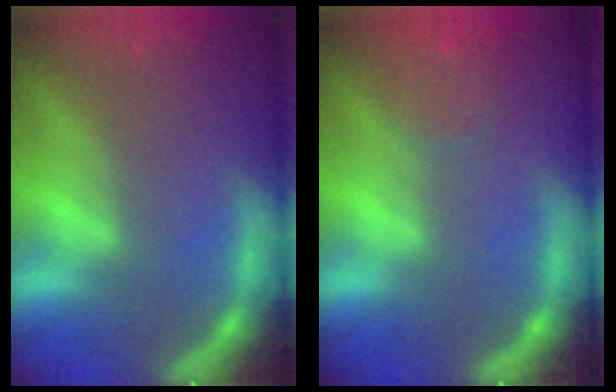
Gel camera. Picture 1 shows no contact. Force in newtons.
{"total": 2.4}